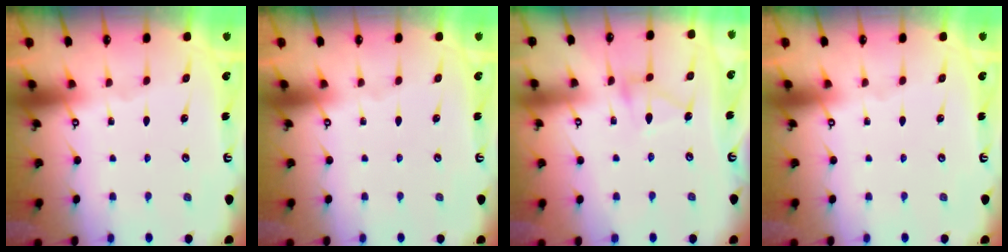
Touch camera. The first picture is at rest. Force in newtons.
{"total": 0.0}
{"total": 6.5, "press": 6.4, "slide": 0.5}
{"total": 0.0}